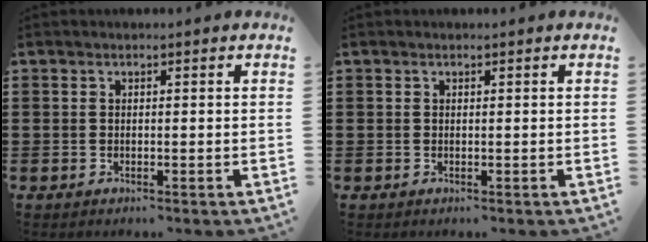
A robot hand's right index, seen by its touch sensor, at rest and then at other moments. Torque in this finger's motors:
{"motor_torque": [0.00, 0.00, 0.00, 0.00]}